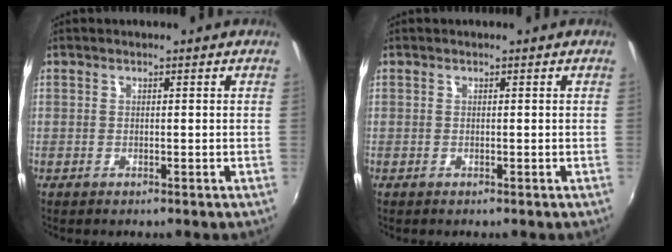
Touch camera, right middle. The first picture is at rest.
{"total": 0.0}